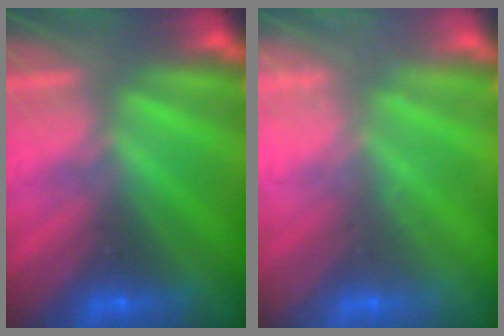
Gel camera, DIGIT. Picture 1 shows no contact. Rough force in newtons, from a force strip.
{"total": 2.4}